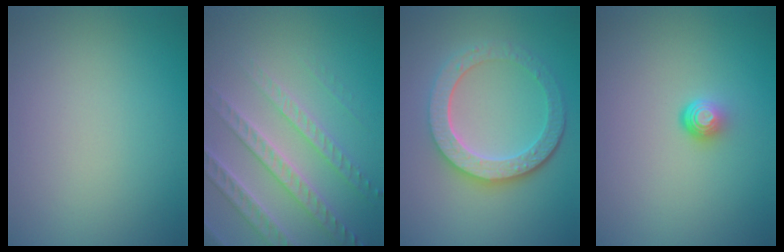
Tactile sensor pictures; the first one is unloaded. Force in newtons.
{"total": 4.5, "press": 4.4, "slide": 1.1}
{"total": 5.6, "press": 4.5, "slide": 3.4}
{"total": 1.9, "press": 1.1, "slide": 1.5}